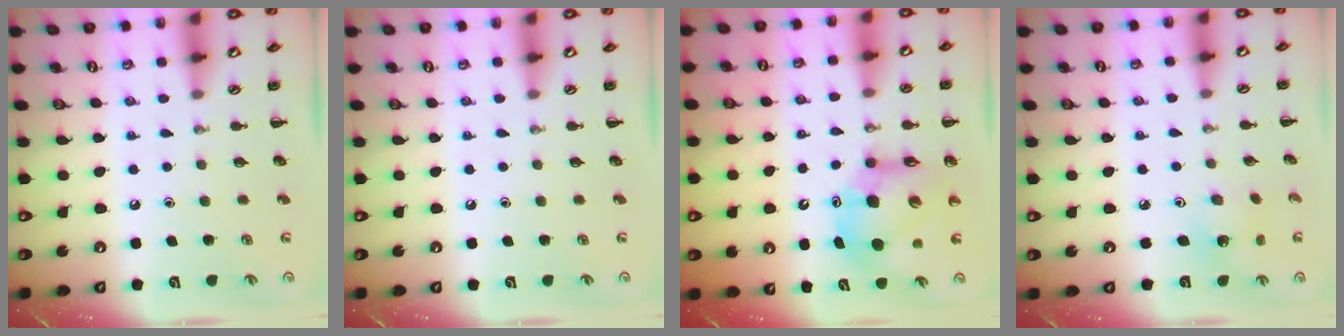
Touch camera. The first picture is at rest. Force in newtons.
{"total": 0.0}
{"total": 10.7, "press": 10.3, "slide": 3.1}
{"total": 2.6, "press": 2.4, "slide": 0.9}